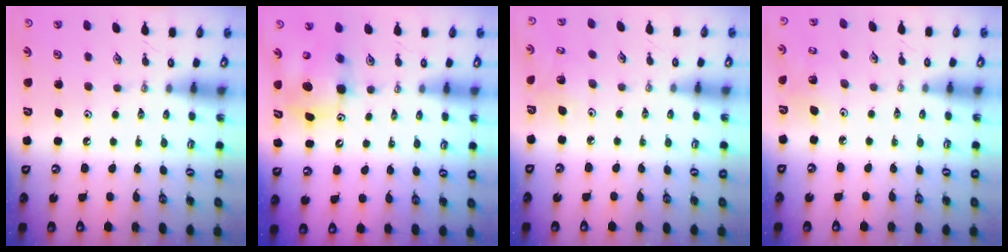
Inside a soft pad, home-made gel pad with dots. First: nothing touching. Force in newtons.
{"total": 8.6, "press": 8.4, "slide": 1.8}
{"total": 5.1, "press": 4.8, "slide": 1.5}
{"total": 4.7, "press": 4.6, "slide": 1.2}